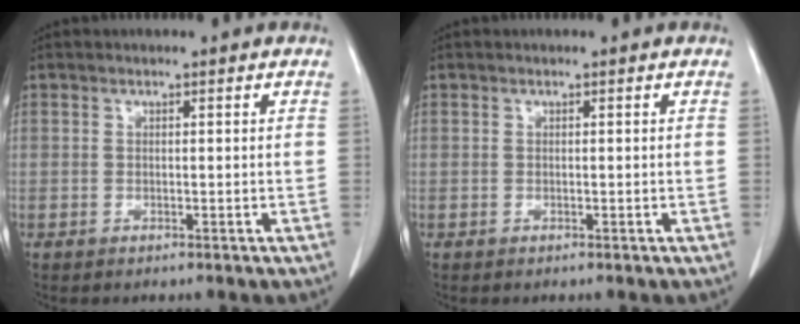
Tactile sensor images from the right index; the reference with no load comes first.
{"total": 0.0}